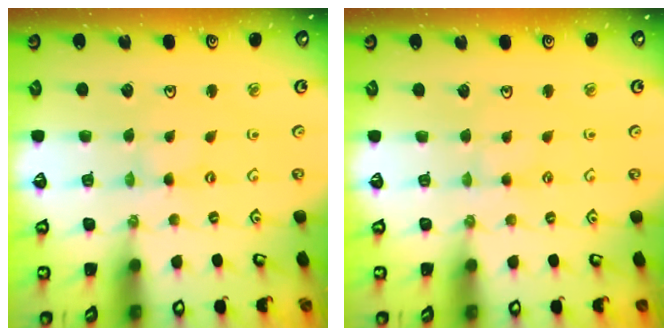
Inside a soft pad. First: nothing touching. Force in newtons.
{"total": 1.7, "press": 1.7, "slide": 0.3}